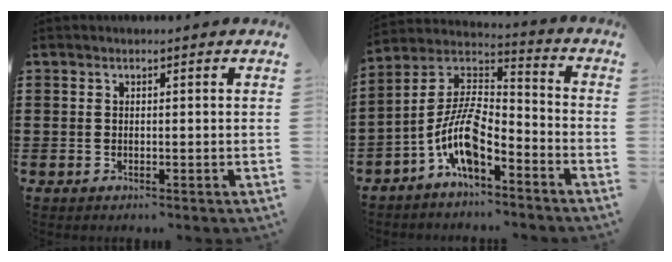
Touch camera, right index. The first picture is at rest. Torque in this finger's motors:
{"motor_torque": [2.14, 0.00, 0.61, 0.11]}